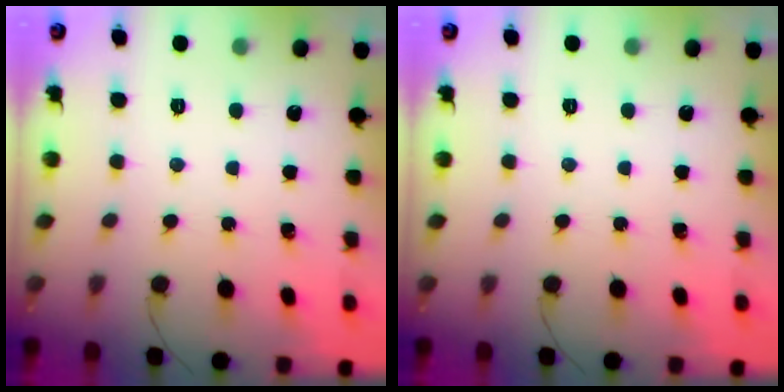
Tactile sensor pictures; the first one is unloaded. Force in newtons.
{"total": 0.0}